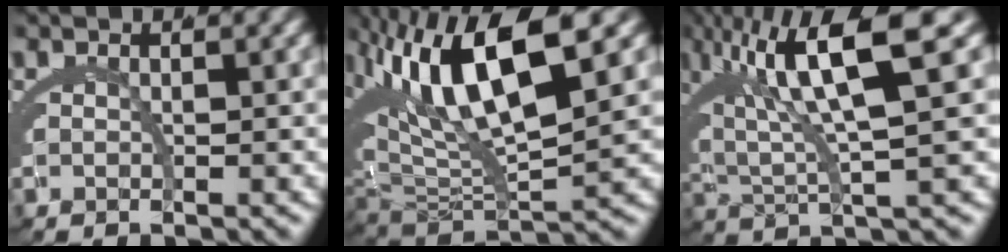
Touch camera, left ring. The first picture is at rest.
{"total": 11.3, "force": [4.0, 4.9, 9.4], "torque": [-0.176, 0.025, 0.066]}
{"total": 9.6, "force": [3.4, 3.0, 8.5], "torque": [-0.143, 0.026, 0.052]}